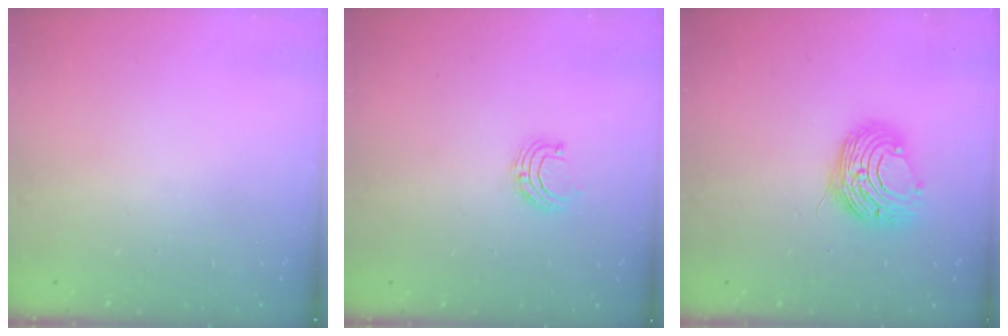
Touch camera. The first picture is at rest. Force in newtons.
{"total": 5.0, "press": 5.0, "slide": 0.5}
{"total": 9.5, "press": 9.5, "slide": 0.1}